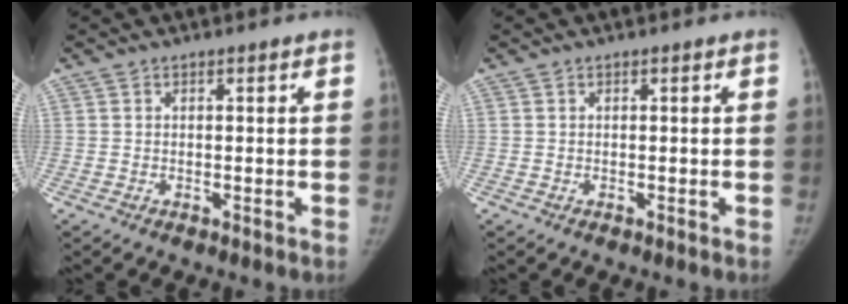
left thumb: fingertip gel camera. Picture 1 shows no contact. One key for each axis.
{"total": 0.0}